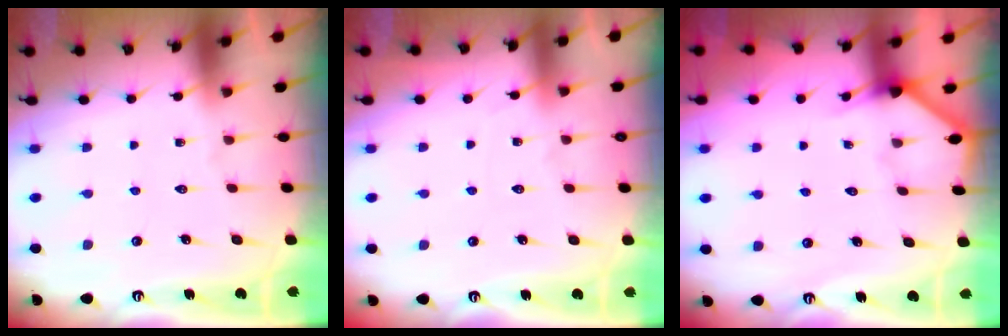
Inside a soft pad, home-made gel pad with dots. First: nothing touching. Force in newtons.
{"total": 4.3, "press": 4.3, "slide": 0.6}
{"total": 3.5, "press": 3.5, "slide": 0.2}